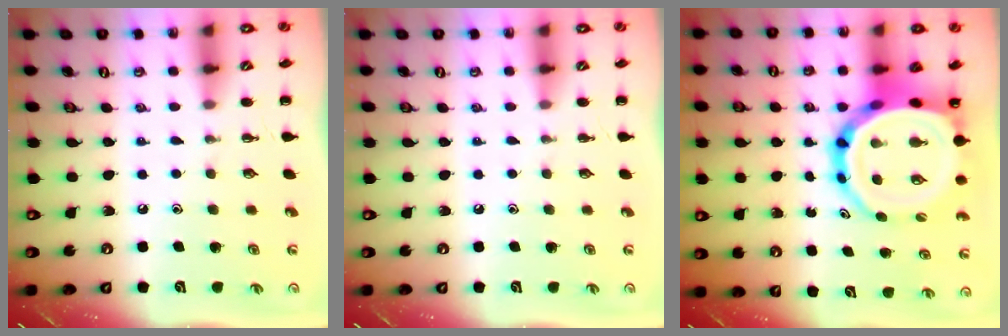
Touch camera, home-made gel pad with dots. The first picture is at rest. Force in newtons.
{"total": 0.0}
{"total": 17.3, "press": 16.7, "slide": 4.8}